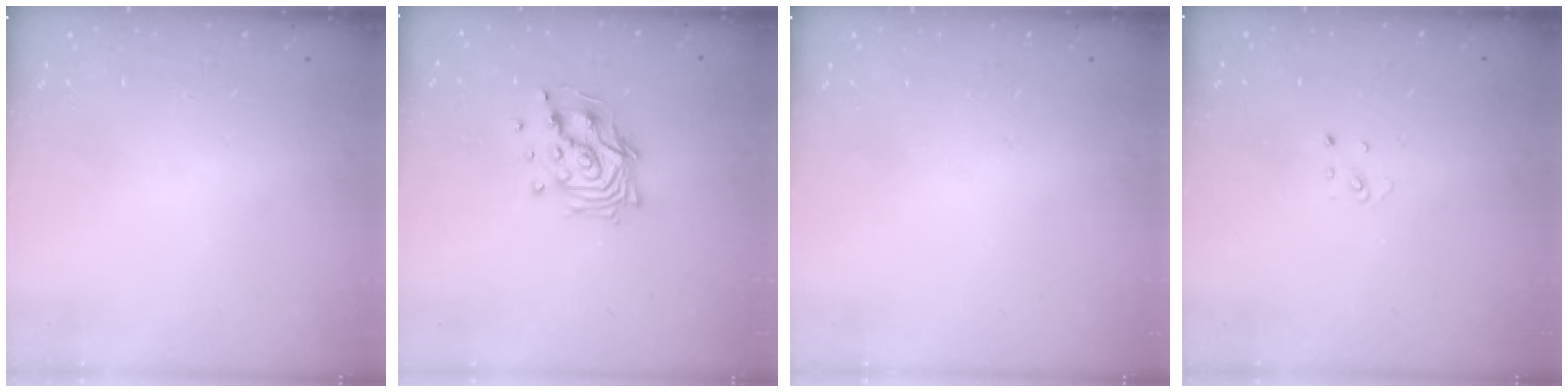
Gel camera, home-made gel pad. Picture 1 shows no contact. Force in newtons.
{"total": 12.5, "press": 12.4, "slide": 1.5}
{"total": 0.0}
{"total": 1.9, "press": 1.9, "slide": 0.2}